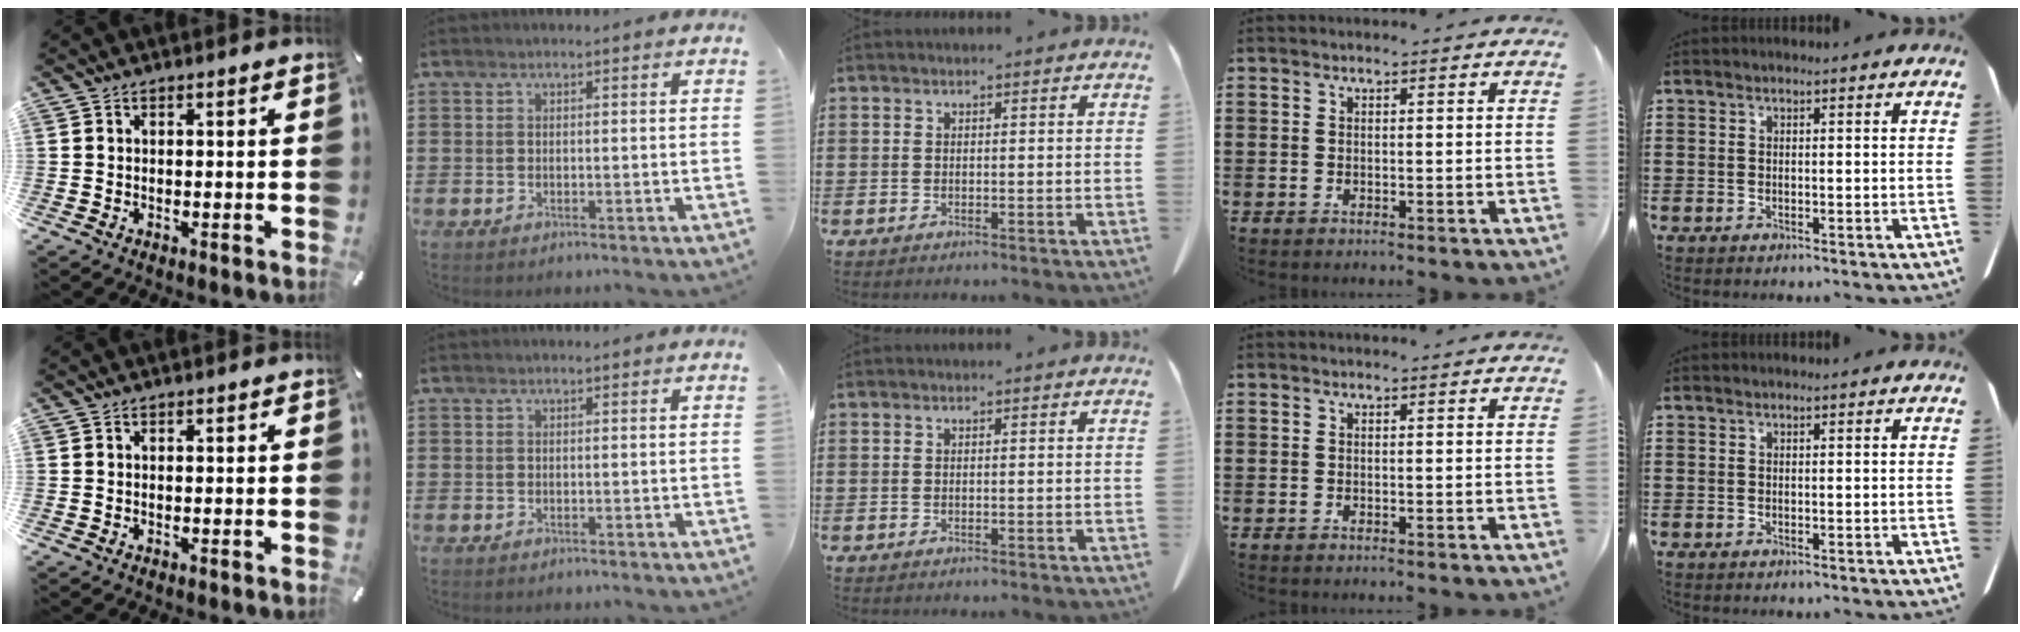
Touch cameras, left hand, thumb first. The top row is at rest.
{}